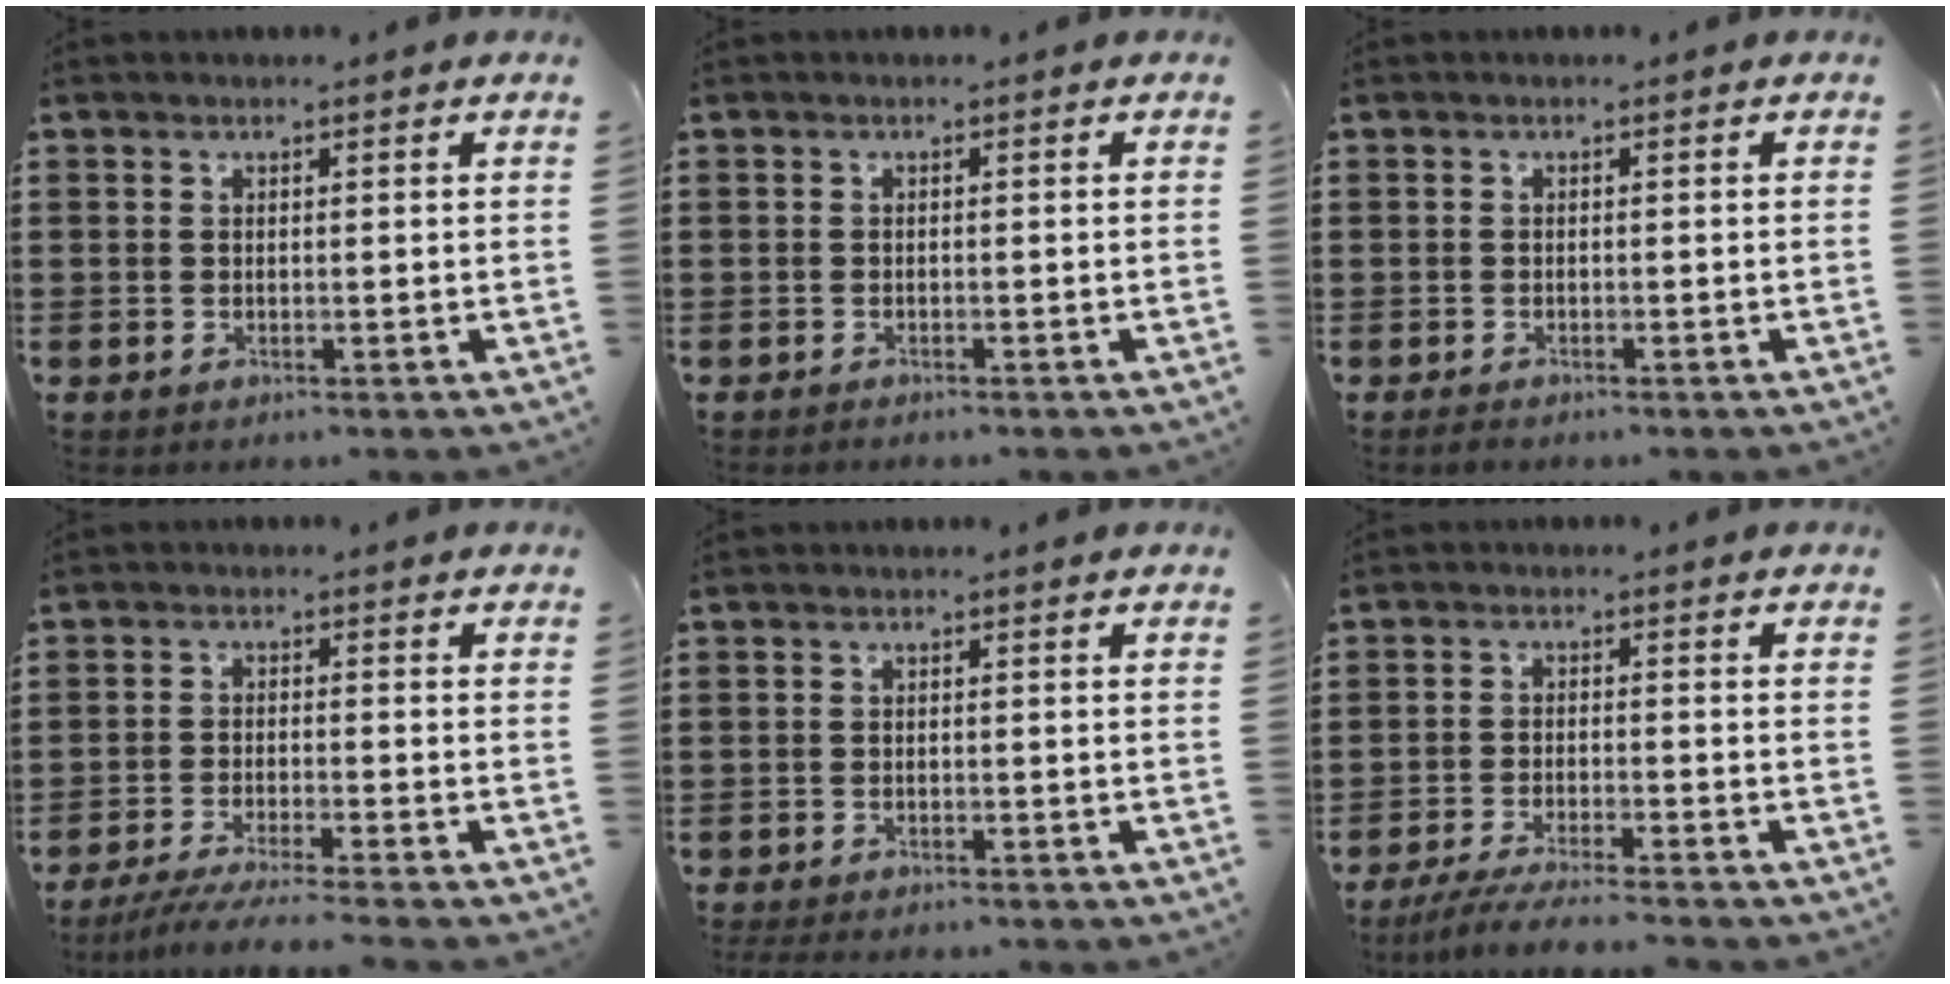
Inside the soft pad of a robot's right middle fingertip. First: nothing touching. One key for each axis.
{"total": 0.5, "fx": -0.5, "fy": 0.1, "fz": 0.0, "tx": -0.001, "ty": 0.000, "tz": -0.011}
{"total": 0.7, "fx": -0.6, "fy": 0.3, "fz": 0.2, "tx": -0.004, "ty": -0.002, "tz": -0.013}
{"total": 3.9, "fx": -3.5, "fy": -0.3, "fz": 1.7, "tx": -0.036, "ty": -0.013, "tz": -0.070}
{"total": 1.3, "fx": -1.3, "fy": 0.2, "fz": 0.1, "tx": -0.006, "ty": 0.000, "tz": -0.027}
{"total": 4.2, "fx": -3.8, "fy": -0.1, "fz": 1.7, "tx": -0.042, "ty": -0.012, "tz": -0.077}